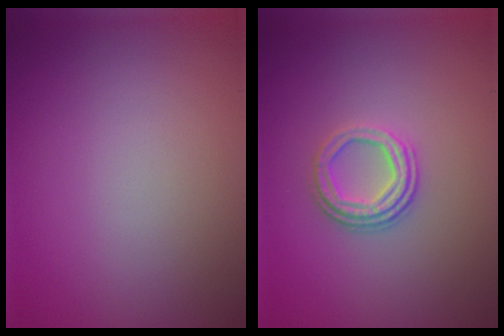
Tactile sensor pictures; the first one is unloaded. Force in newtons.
{"total": 3.1, "press": 2.5, "slide": 1.9}